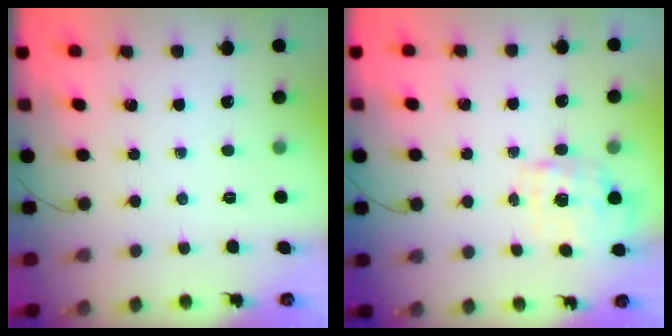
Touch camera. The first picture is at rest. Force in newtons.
{"total": 1.7, "press": 1.6, "slide": 0.6}